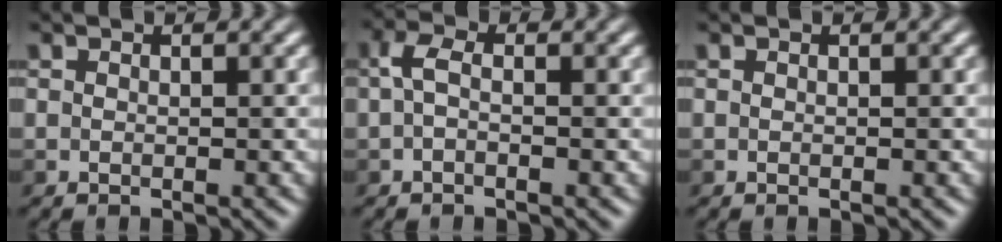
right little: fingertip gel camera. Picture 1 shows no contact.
{"total": 1.6, "force": [-0.3, 0.8, 1.3], "torque": [-0.030, 0.009, -0.010]}
{"total": 0.0}